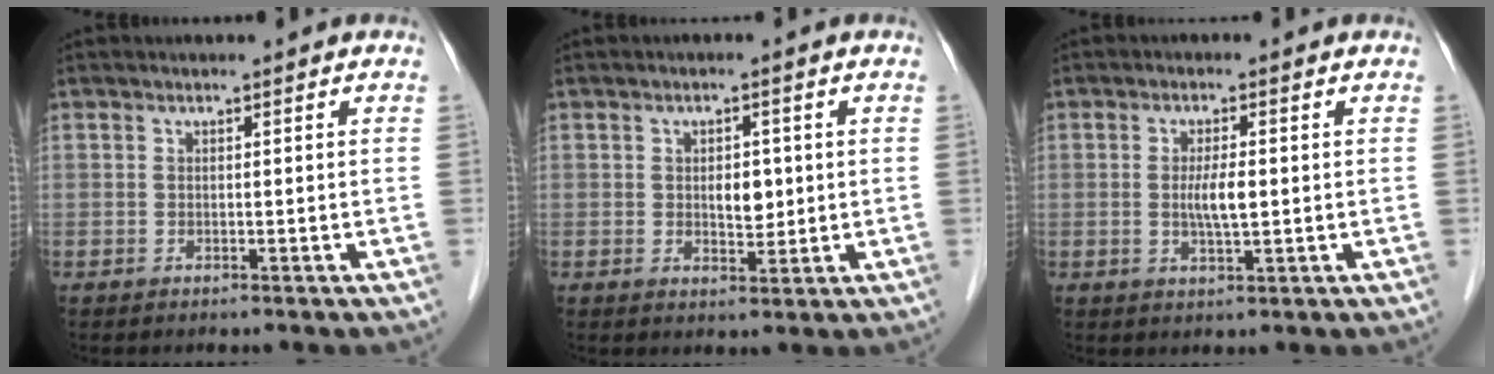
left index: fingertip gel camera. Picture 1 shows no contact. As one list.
[{"total": 3.3, "force": [0.4, 1.9, 2.6], "torque": [-0.040, 0.000, 0.010]}, {"total": 3.7, "force": [0.0, 0.7, 3.7], "torque": [-0.071, -0.004, 0.001]}]